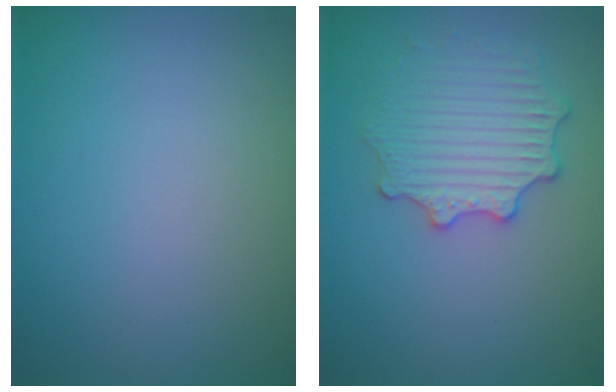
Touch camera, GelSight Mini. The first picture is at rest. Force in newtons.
{"total": 3.2, "press": 3.1, "slide": 0.4}